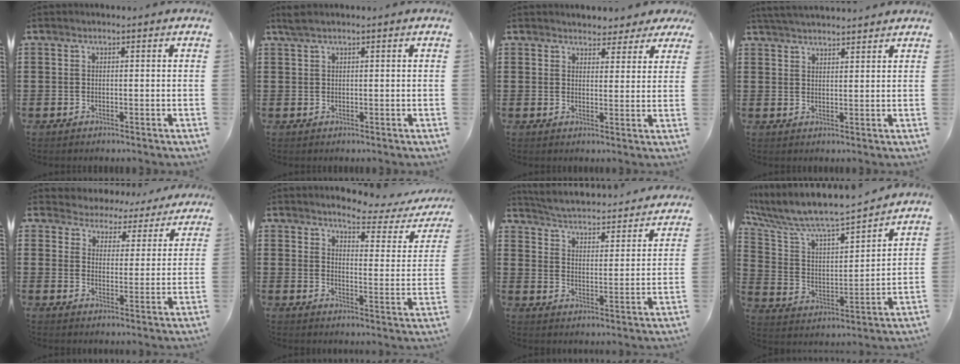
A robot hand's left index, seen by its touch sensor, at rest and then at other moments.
{"total": 1.3, "force": [0.9, 0.1, 0.9], "torque": [-0.020, 0.000, 0.017]}
{"total": 3.4, "force": [3.1, 1.3, 0.3], "torque": [-0.010, -0.007, 0.056]}
{"total": 3.2, "force": [3.1, -0.2, 0.4], "torque": [-0.018, -0.007, 0.058]}
{"total": 4.0, "force": [3.9, 0.8, -0.6], "torque": [-0.015, -0.031, 0.063]}
{"total": 3.5, "force": [3.2, -0.1, 1.3], "torque": [-0.031, -0.030, 0.044]}
{"total": 2.8, "force": [2.8, -0.1, 0.3], "torque": [-0.027, -0.032, 0.036]}
{"total": 7.3, "force": [6.6, 1.3, 3.0], "torque": [-0.092, -0.053, 0.106]}